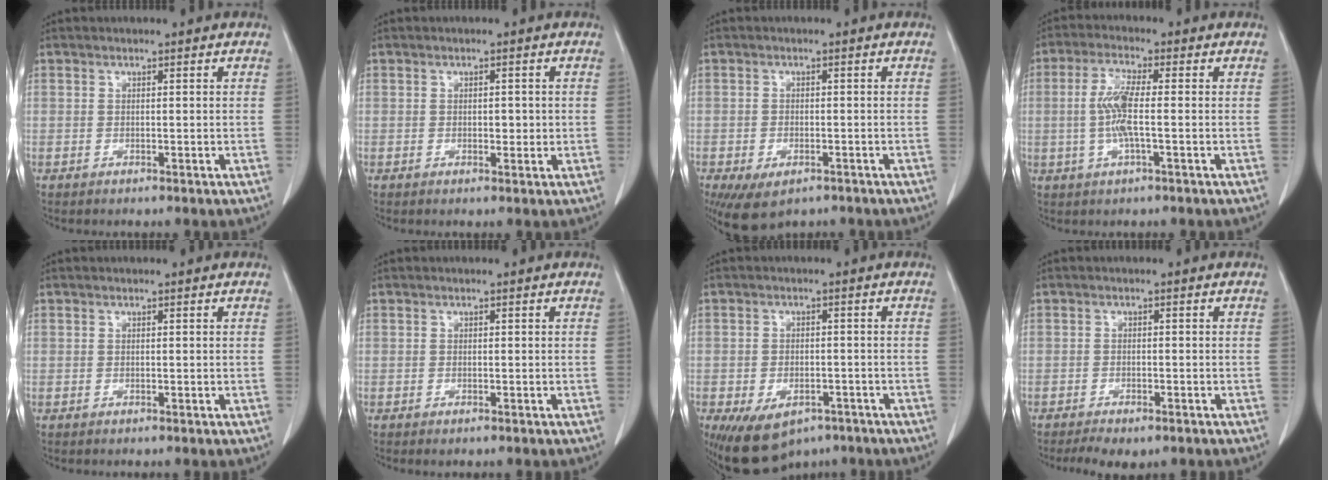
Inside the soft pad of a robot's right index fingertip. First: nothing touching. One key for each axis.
{"total": 1.8, "fx": 0.0, "fy": 1.0, "fz": 1.5, "tx": -0.019, "ty": 0.000, "tz": 0.002}
{"total": 6.9, "fx": -4.3, "fy": 3.6, "fz": 3.9, "tx": -0.066, "ty": -0.008, "tz": -0.061}
{"total": 6.3, "fx": -0.4, "fy": 0.8, "fz": 6.2, "tx": -0.134, "ty": -0.001, "tz": -0.012}
{"total": 0.0}
{"total": 0.7, "fx": -0.5, "fy": 0.3, "fz": 0.4, "tx": -0.008, "ty": -0.001, "tz": -0.004}
{"total": 9.6, "fx": -6.1, "fy": 5.5, "fz": 5.0, "tx": -0.083, "ty": 0.002, "tz": -0.084}
{"total": 5.4, "fx": -4.0, "fy": 2.2, "fz": 2.9, "tx": -0.038, "ty": -0.007, "tz": -0.055}